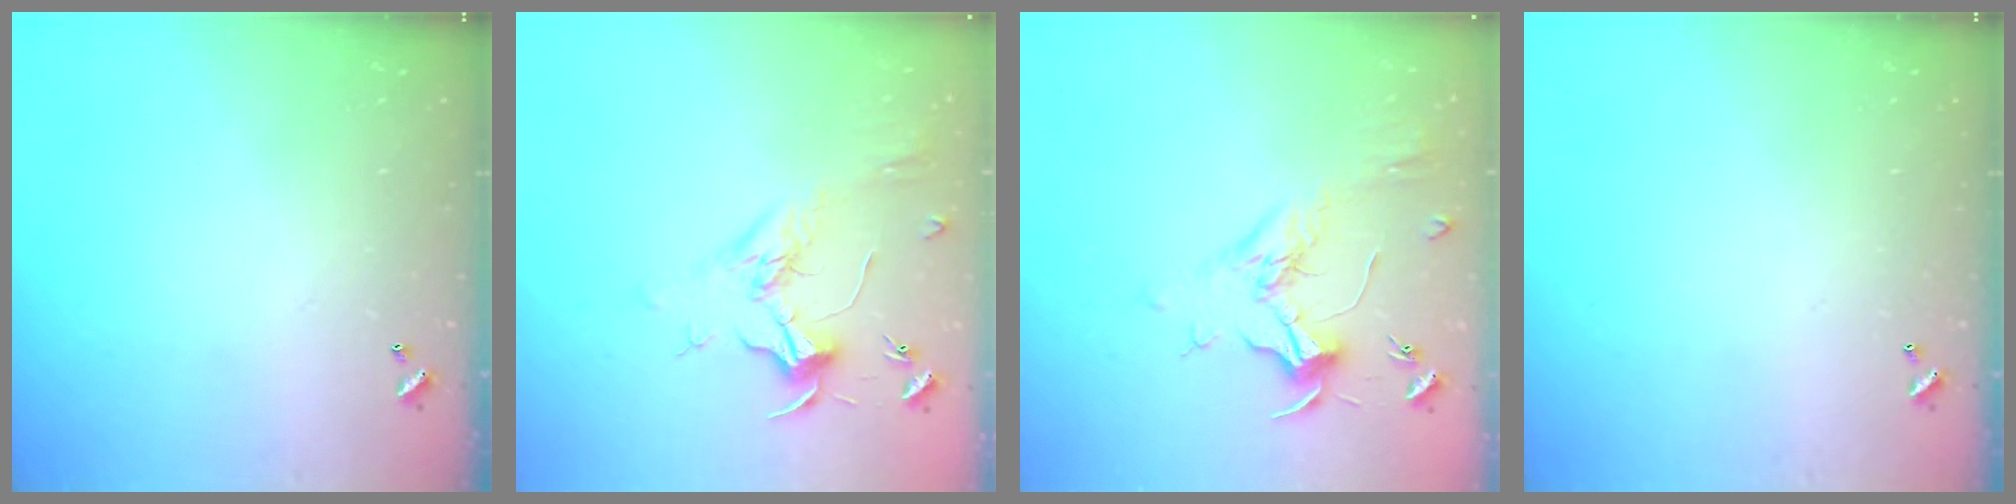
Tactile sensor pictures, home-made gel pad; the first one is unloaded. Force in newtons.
{"total": 1.8, "press": 1.6, "slide": 0.6}
{"total": 2.0, "press": 1.9, "slide": 0.7}
{"total": 0.0}